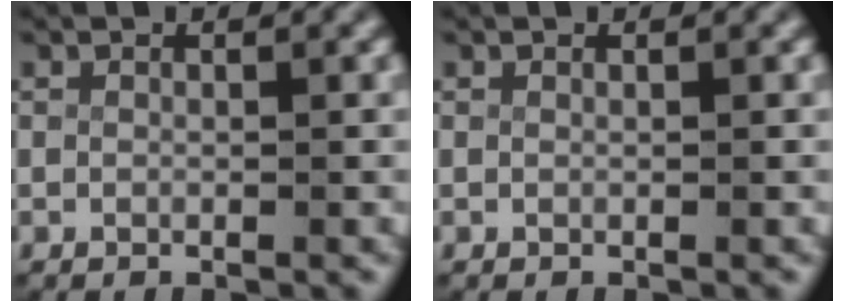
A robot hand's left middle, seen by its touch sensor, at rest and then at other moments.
{"total": 0.0}